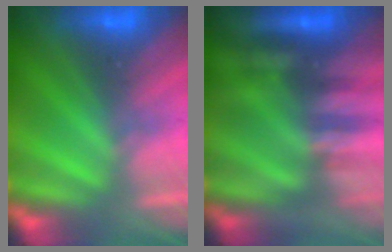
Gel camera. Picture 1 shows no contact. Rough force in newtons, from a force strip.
{"total": 2.4}